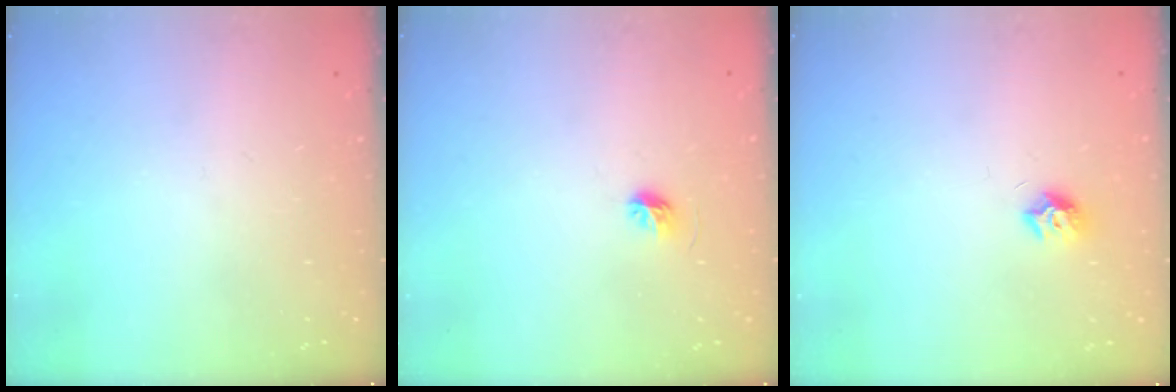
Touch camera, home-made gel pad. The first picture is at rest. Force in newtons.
{"total": 4.5, "press": 4.3, "slide": 1.4}
{"total": 7.6, "press": 7.6, "slide": 0.7}